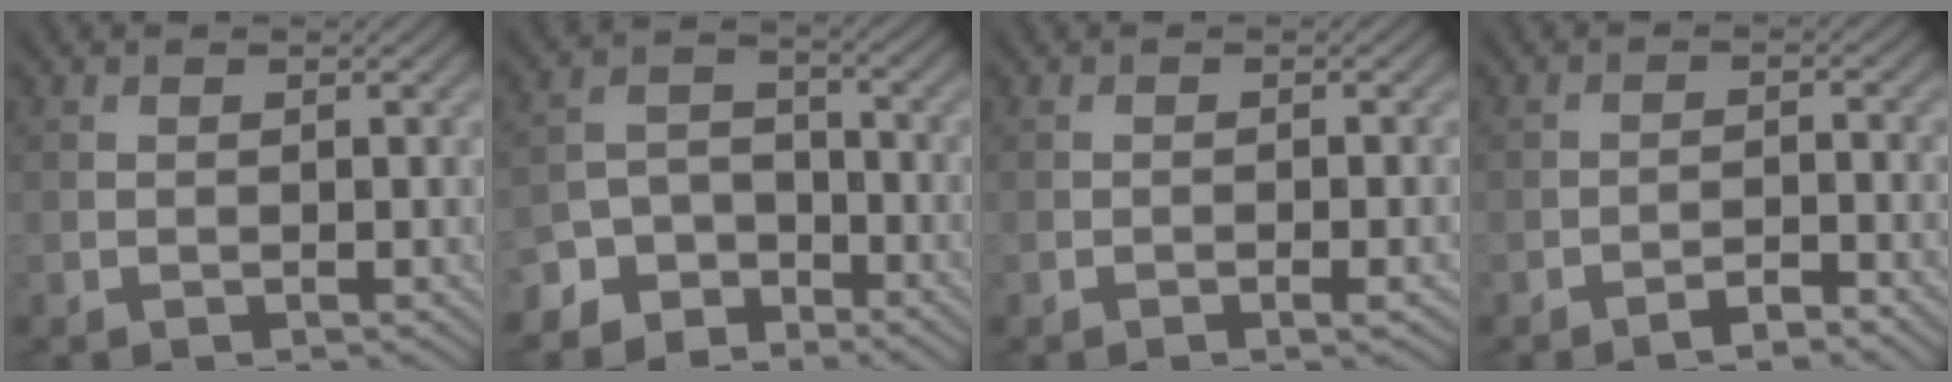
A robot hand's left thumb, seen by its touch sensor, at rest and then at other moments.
{"total": 6.6, "force": [-5.4, 3.6, 1.5], "torque": [-0.032, -0.005, -0.115]}
{"total": 1.3, "force": [-0.7, 0.3, 1.1], "torque": [-0.016, 0.000, -0.010]}
{"total": 2.9, "force": [-2.3, 0.5, 1.8], "torque": [-0.027, 0.008, -0.039]}